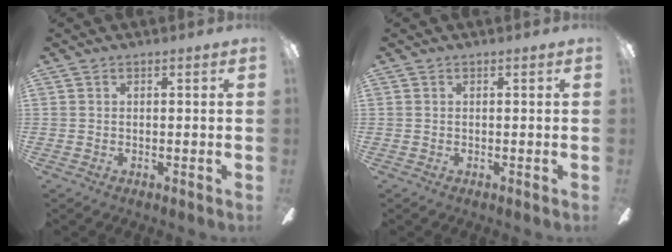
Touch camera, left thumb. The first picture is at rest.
{"total": 0.0}